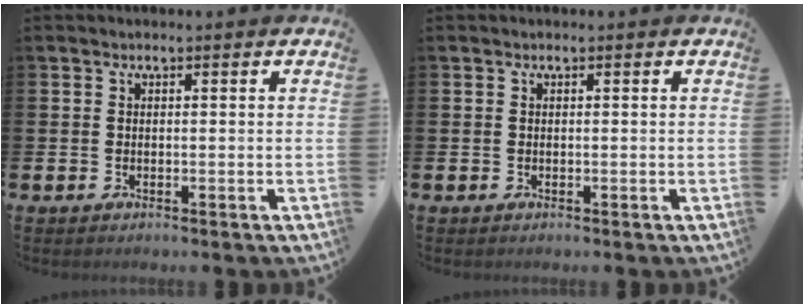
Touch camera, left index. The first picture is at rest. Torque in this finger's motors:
{"motor_torque": [0.18, 0.19, 0.03, 0.02]}